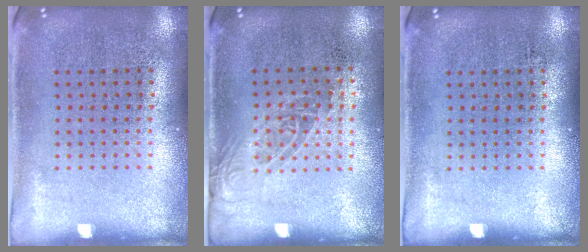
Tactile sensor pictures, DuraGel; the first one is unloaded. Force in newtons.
{"total": 1.3, "press": 1.0, "slide": 0.9}
{"total": 0.0}